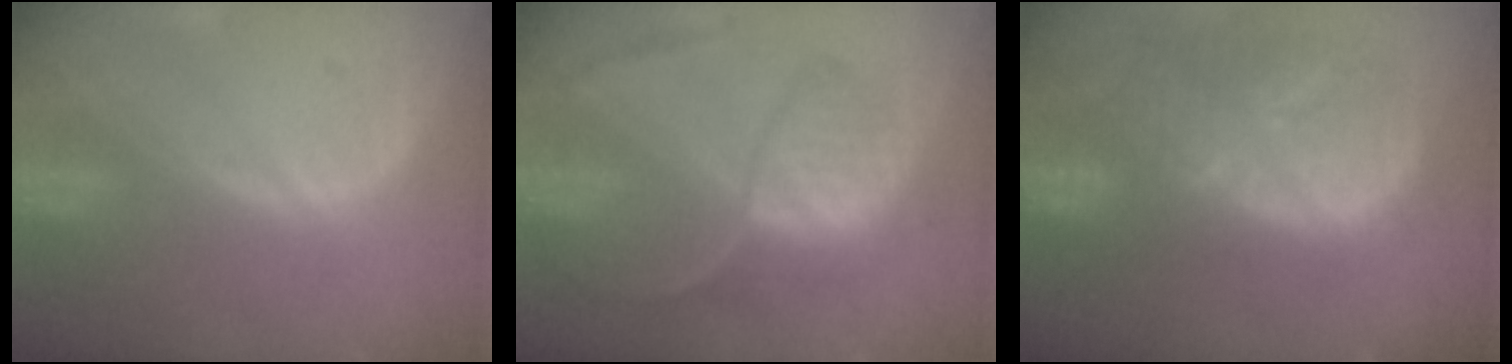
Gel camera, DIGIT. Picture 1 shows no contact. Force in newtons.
{"total": 8.9, "press": 7.6, "slide": 4.6}
{"total": 13.5, "press": 11.7, "slide": 6.8}